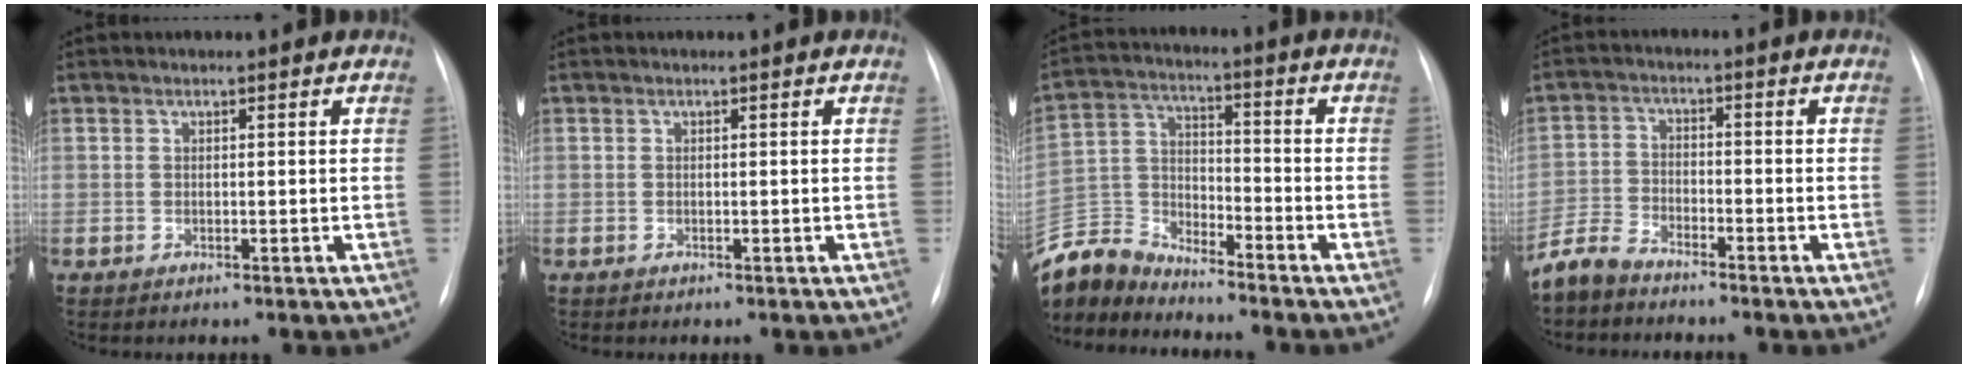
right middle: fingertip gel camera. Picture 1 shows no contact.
{"total": 0.0}
{"total": 10.0, "force": [-9.9, 1.4, 0.8], "torque": [-0.026, 0.012, -0.200]}
{"total": 4.8, "force": [-4.5, 1.2, 1.0], "torque": [-0.025, -0.012, -0.092]}